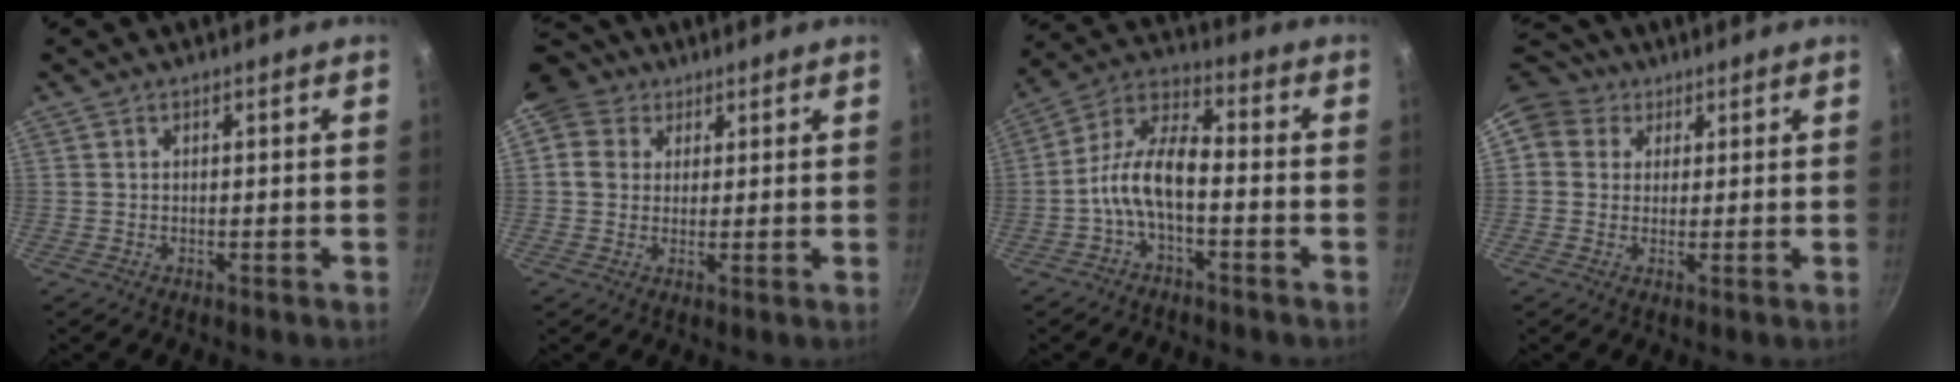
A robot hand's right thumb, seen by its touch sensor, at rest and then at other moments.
{"total": 6.8, "force": [2.8, 5.7, 2.6], "torque": [-0.017, 0.004, 0.037]}
{"total": 9.6, "force": [-3.1, 4.2, 8.1], "torque": [-0.155, 0.044, -0.071]}
{"total": 9.3, "force": [3.9, 7.7, 3.6], "torque": [-0.045, 0.009, 0.057]}